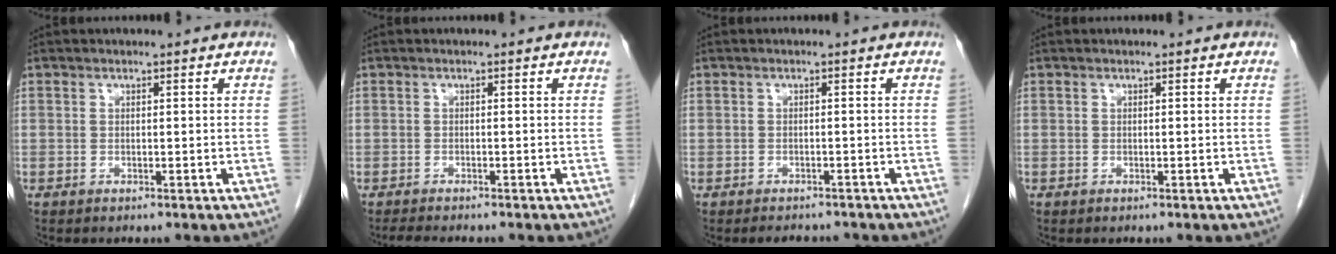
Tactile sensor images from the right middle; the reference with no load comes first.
{"total": 3.4, "force": [-3.0, 0.3, 1.6], "torque": [-0.029, -0.011, -0.045]}
{"total": 3.6, "force": [-3.2, 1.2, 0.9], "torque": [-0.014, -0.005, -0.040]}
{"total": 0.0}